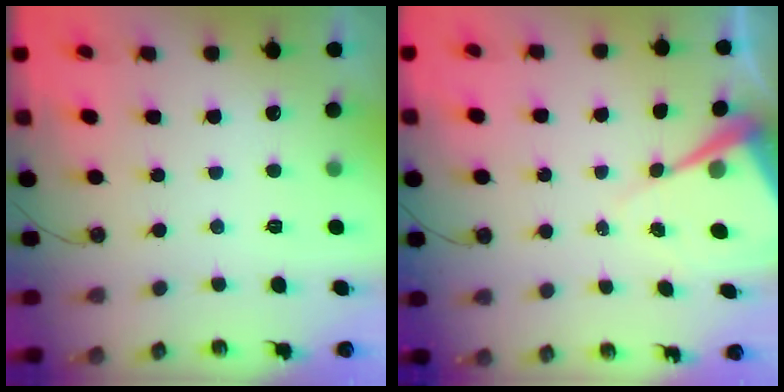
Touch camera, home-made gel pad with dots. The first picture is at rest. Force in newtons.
{"total": 8.8, "press": 8.7, "slide": 0.7}